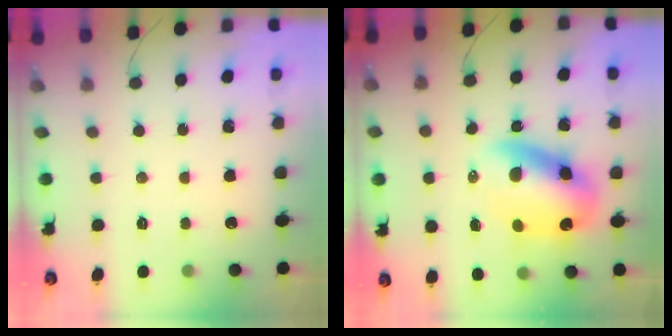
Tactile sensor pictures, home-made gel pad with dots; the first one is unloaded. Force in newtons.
{"total": 12.7, "press": 12.4, "slide": 3.1}